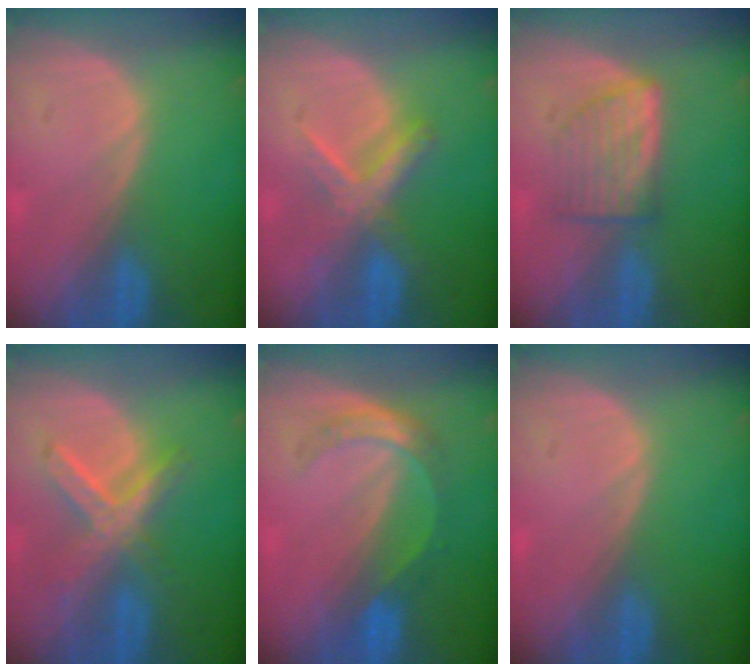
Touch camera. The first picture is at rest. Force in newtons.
{"total": 5.6, "press": 5.6, "slide": 0.1}
{"total": 5.5, "press": 5.5, "slide": 0.4}
{"total": 6.9, "press": 6.2, "slide": 3.0}
{"total": 5.4, "press": 4.7, "slide": 2.6}
{"total": 0.0}